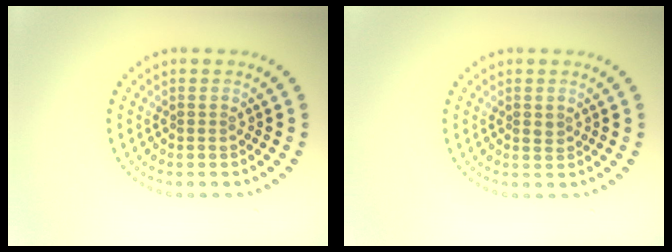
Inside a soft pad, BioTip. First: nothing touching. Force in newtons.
{"total": 1.0, "press": 1.0, "slide": 0.2}